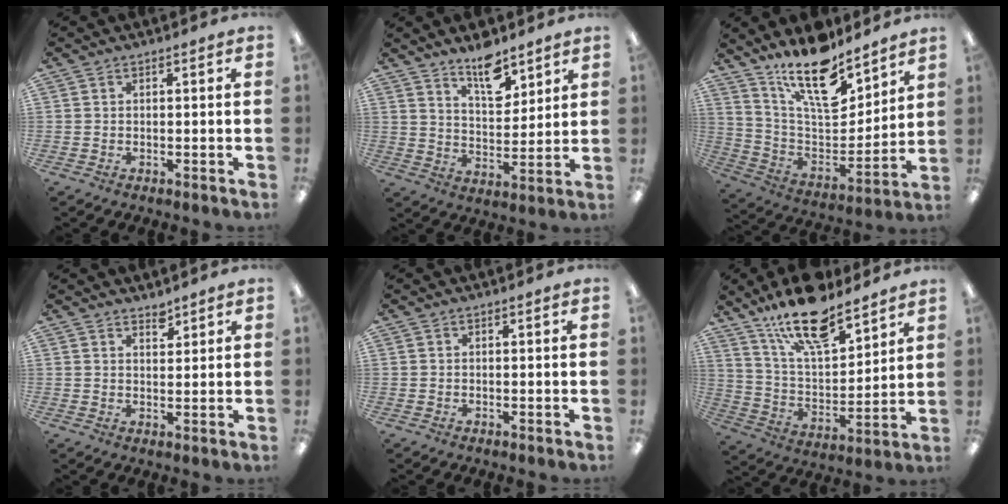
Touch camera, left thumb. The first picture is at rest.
{"total": 10.3, "force": [7.8, 4.4, 5.0], "torque": [-0.065, -0.050, 0.135]}
{"total": 17.4, "force": [13.0, 6.7, 9.4], "torque": [-0.161, -0.087, 0.228]}
{"total": 2.6, "force": [2.4, 0.9, 0.6], "torque": [0.011, -0.019, 0.039]}
{"total": 0.0}
{"total": 18.7, "force": [14.0, 6.6, 10.5], "torque": [-0.189, -0.075, 0.242]}